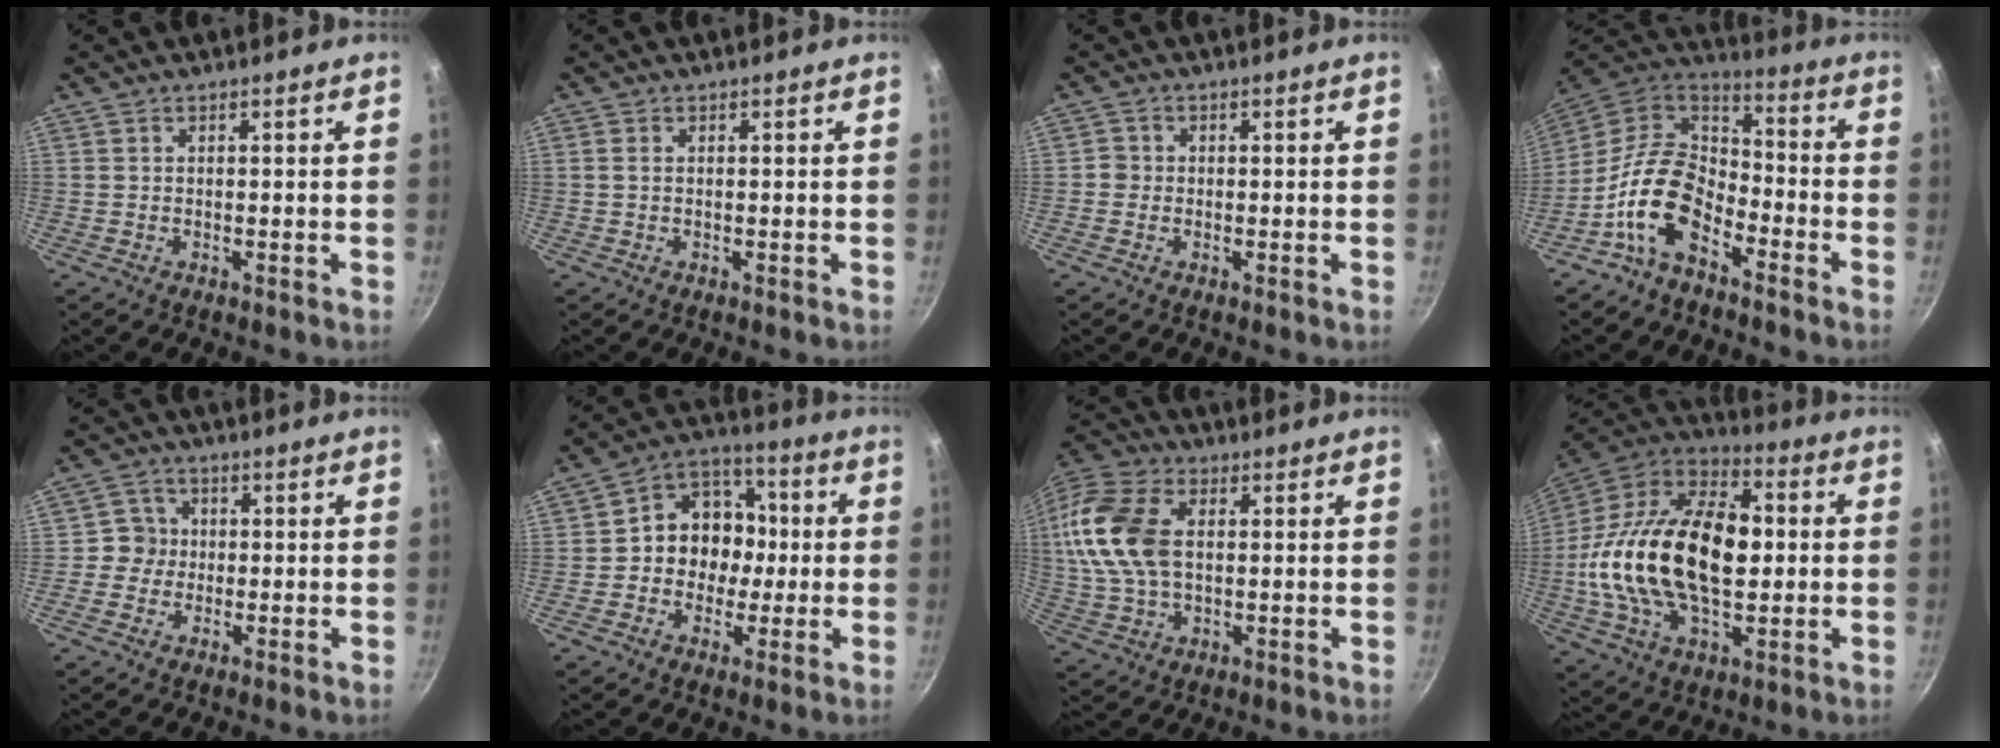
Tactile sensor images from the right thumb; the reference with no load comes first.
{"total": 0.9, "force": [0.0, 0.6, 0.7], "torque": [-0.015, 0.002, -0.001]}
{"total": 1.8, "force": [-0.6, 1.7, 0.4], "torque": [0.002, 0.009, -0.016]}
{"total": 14.8, "force": [-7.3, 8.7, 9.4], "torque": [-0.157, 0.067, -0.164]}
{"total": 4.3, "force": [-0.4, 4.2, 0.8], "torque": [0.016, 0.011, -0.019]}
{"total": 12.1, "force": [-0.6, 10.5, 6.1], "torque": [-0.041, 0.034, -0.028]}
{"total": 16.8, "force": [2.0, 10.8, 12.7], "torque": [-0.251, 0.019, 0.029]}
{"total": 28.7, "force": [0.1, 16.7, 23.3], "torque": [-0.416, 0.031, -0.011]}